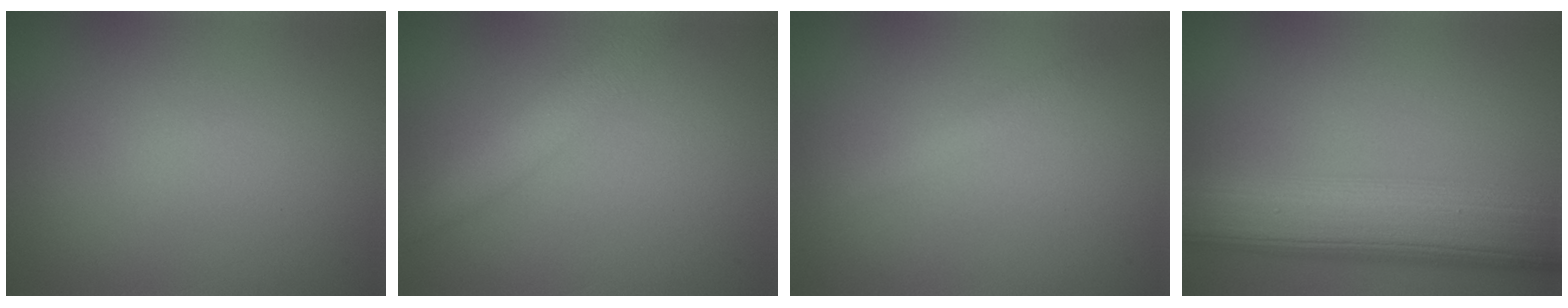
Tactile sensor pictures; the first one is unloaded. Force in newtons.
{"total": 3.0, "press": 3.0, "slide": 0.1}
{"total": 1.1, "press": 1.1, "slide": 0.2}
{"total": 10.4, "press": 10.4, "slide": 0.4}